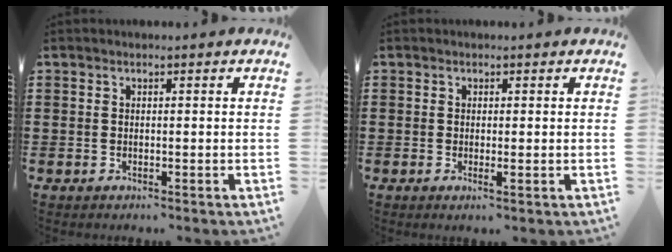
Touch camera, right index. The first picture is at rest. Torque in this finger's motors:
{"motor_torque": [0.07, -0.26, 0.00, 0.01]}